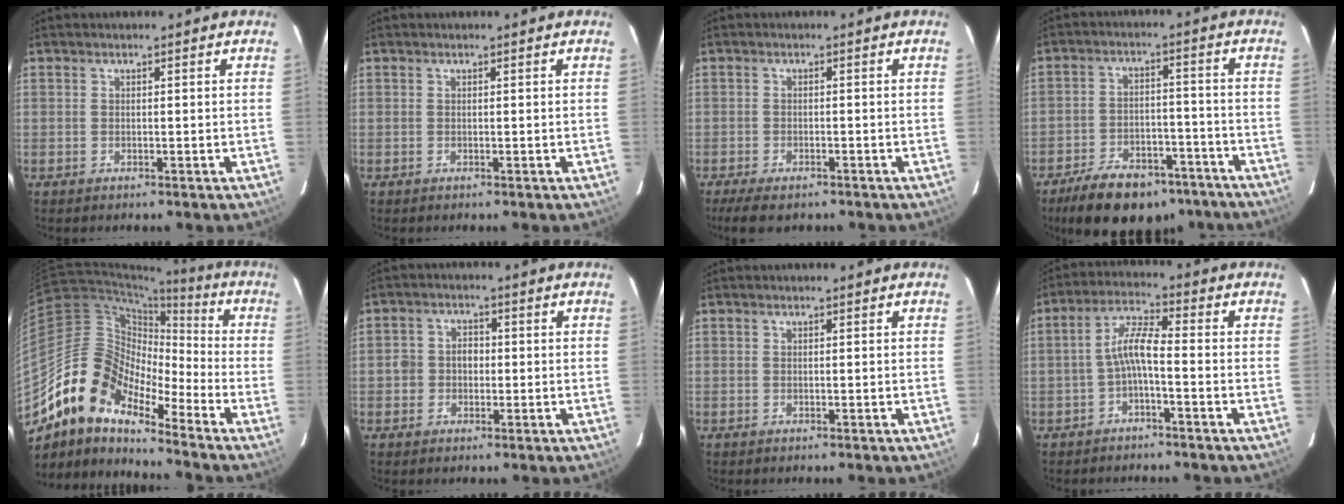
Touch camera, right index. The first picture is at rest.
{"total": 0.0}
{"total": 6.4, "force": [-4.9, 2.3, 3.4], "torque": [-0.086, -0.021, -0.082]}
{"total": 17.9, "force": [-13.8, 8.0, 8.3], "torque": [-0.165, 0.008, -0.186]}
{"total": 14.8, "force": [-11.5, 5.9, 7.3], "torque": [-0.118, 0.010, -0.233]}
{"total": 4.0, "force": [-0.9, 3.6, 1.3], "torque": [-0.026, 0.012, -0.017]}
{"total": 0.0}
{"total": 5.2, "force": [-2.0, 0.8, 4.7], "torque": [-0.106, 0.016, -0.038]}